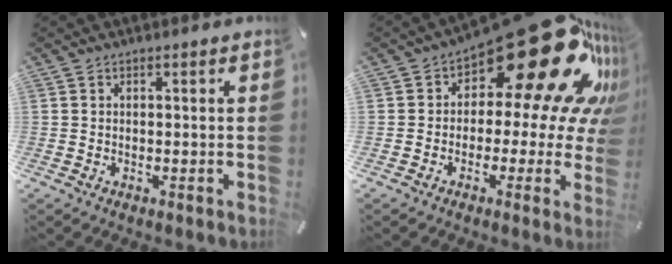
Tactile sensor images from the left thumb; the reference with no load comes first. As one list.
[{"total": 26.8, "force": [11.7, 12.0, 20.9], "torque": [-0.272, -0.091, 0.206]}]